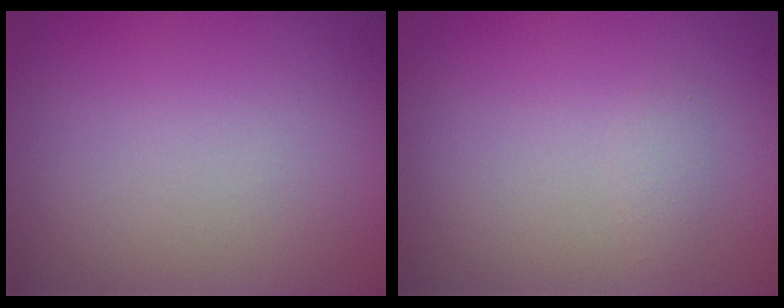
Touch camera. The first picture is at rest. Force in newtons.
{"total": 0.8, "press": 0.8, "slide": 0.0}